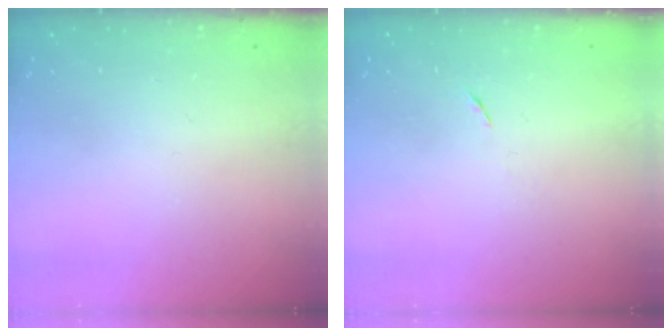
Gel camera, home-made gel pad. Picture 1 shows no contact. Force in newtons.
{"total": 3.7, "press": 3.6, "slide": 0.7}